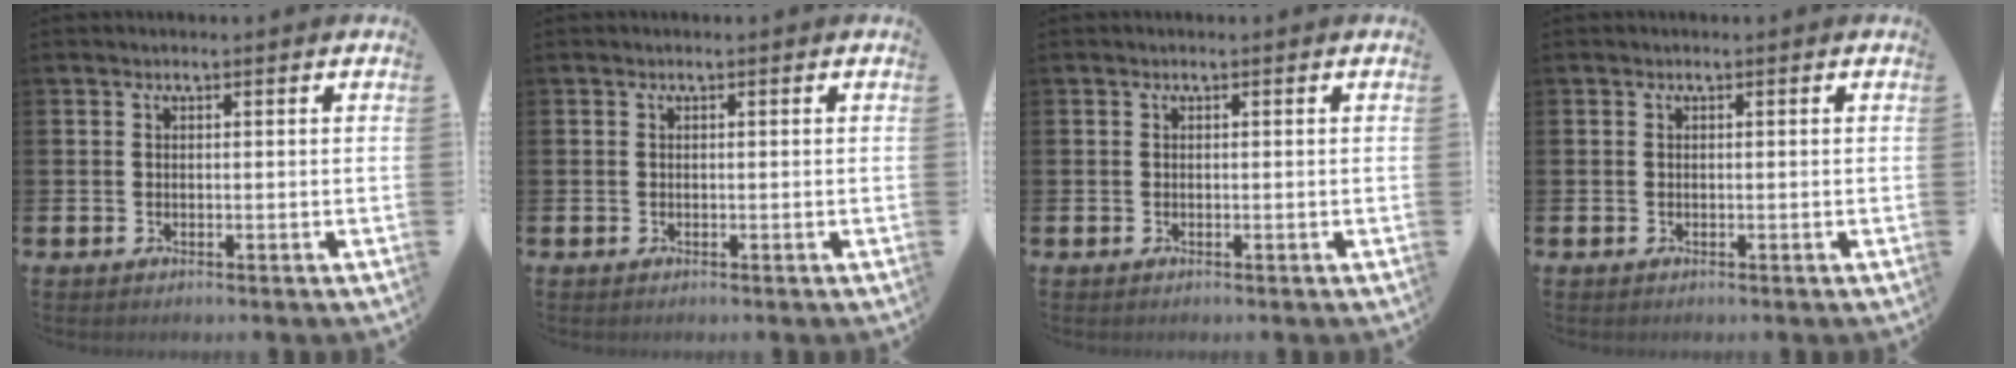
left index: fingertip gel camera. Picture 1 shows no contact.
{"total": 0.0}
{"total": 0.0}
{"total": 0.0}